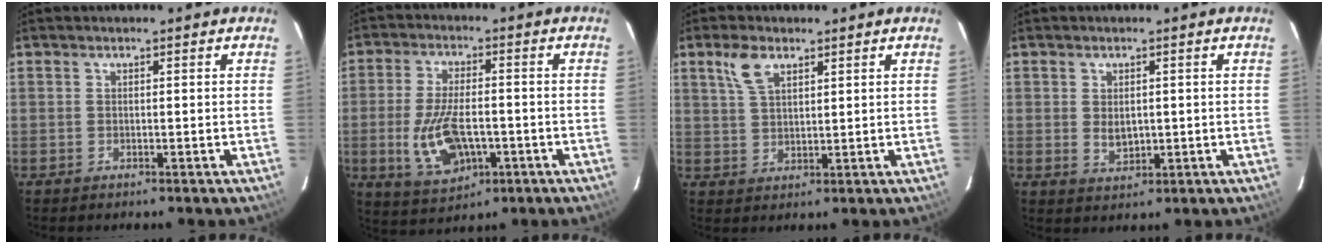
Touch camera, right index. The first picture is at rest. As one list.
[{"total": 11.3, "force": [-3.0, 5.4, 9.4], "torque": [-0.197, -0.011, -0.045]}, {"total": 5.4, "force": [3.2, 2.8, 3.4], "torque": [-0.071, 0.012, 0.064]}, {"total": 3.4, "force": [0.1, 2.4, 2.5], "torque": [-0.043, -0.005, 0.008]}]